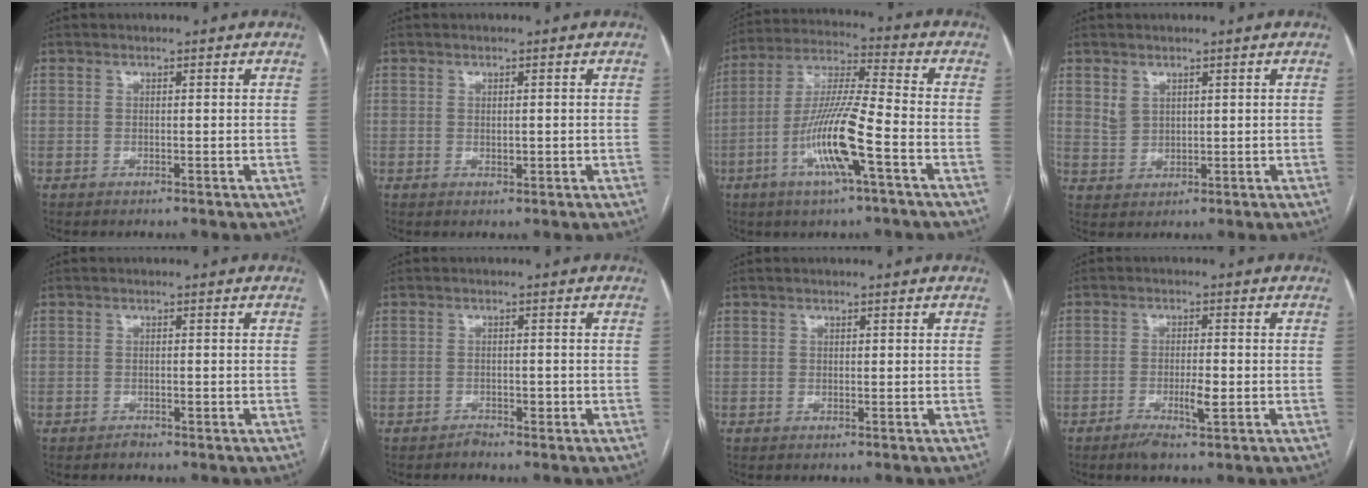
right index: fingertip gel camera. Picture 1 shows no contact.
{"total": 0.9, "force": [0.0, 0.4, 0.7], "torque": [-0.011, -0.001, 0.003]}
{"total": 13.0, "force": [-4.9, 0.5, 12.1], "torque": [-0.239, -0.001, -0.094]}
{"total": 2.5, "force": [1.4, 1.9, 0.8], "torque": [-0.018, 0.004, 0.036]}
{"total": 0.7, "force": [-0.6, 0.2, 0.3], "torque": [-0.007, 0.000, -0.008]}
{"total": 1.2, "force": [-1.0, 0.5, 0.3], "torque": [-0.004, 0.002, -0.015]}
{"total": 0.0}
{"total": 4.0, "force": [-1.6, 0.6, 3.7], "torque": [-0.070, -0.004, -0.027]}